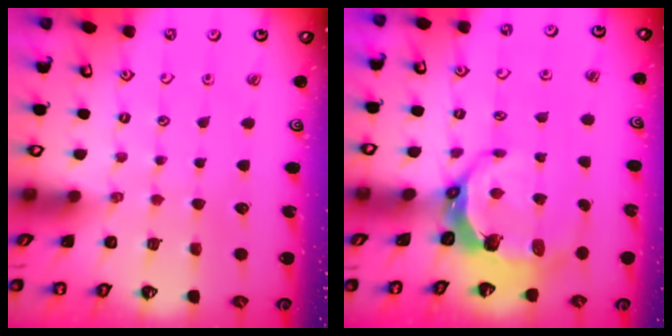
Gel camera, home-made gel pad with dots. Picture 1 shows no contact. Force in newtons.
{"total": 8.3, "press": 6.9, "slide": 4.6}